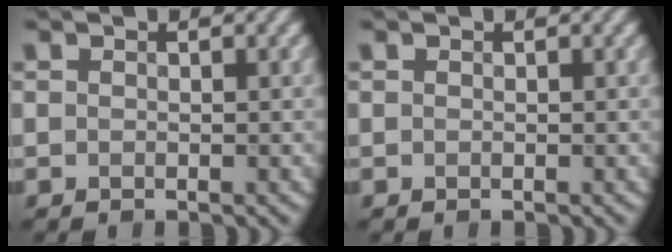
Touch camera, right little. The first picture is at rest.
{"total": 0.0}